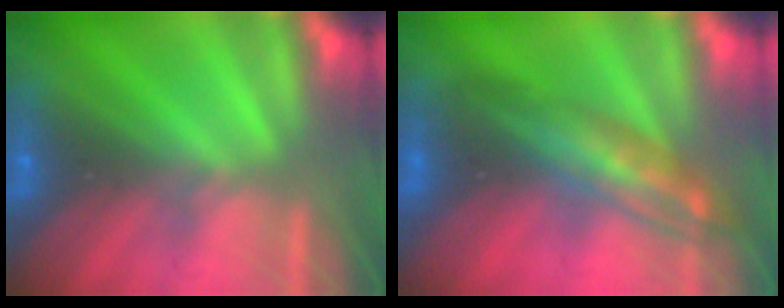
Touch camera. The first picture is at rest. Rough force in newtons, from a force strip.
{"total": 2.9}